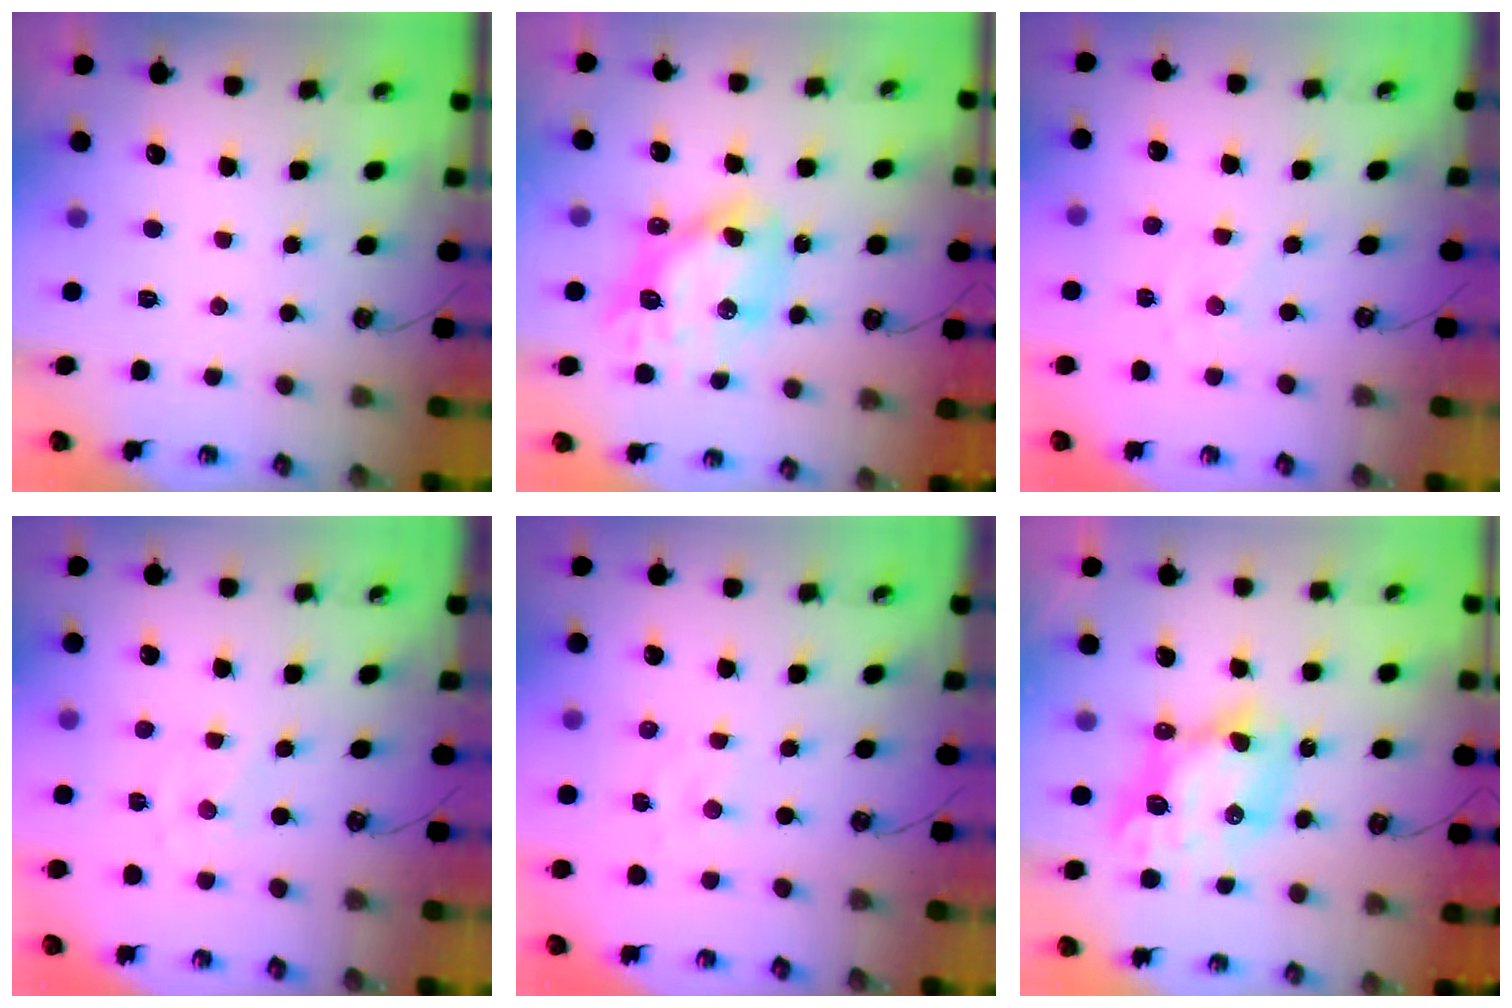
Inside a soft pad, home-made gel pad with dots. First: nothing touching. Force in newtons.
{"total": 14.3, "press": 14.2, "slide": 1.4}
{"total": 0.0}
{"total": 0.0}
{"total": 2.3, "press": 2.3, "slide": 0.4}
{"total": 11.3, "press": 11.2, "slide": 1.5}